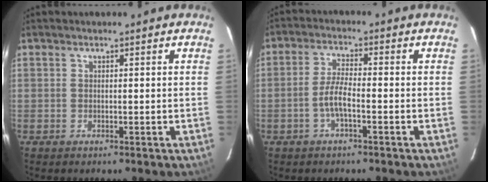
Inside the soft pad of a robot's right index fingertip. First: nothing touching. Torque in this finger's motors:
{"motor_torque": [0.81, -0.54, 0.48, 0.13]}